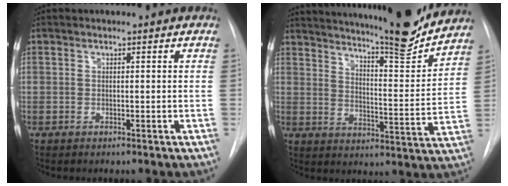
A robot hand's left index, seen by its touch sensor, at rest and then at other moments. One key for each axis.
{"total": 18.8, "fx": 17.2, "fy": 1.0, "fz": 7.5, "tx": -0.120, "ty": -0.063, "tz": 0.227}